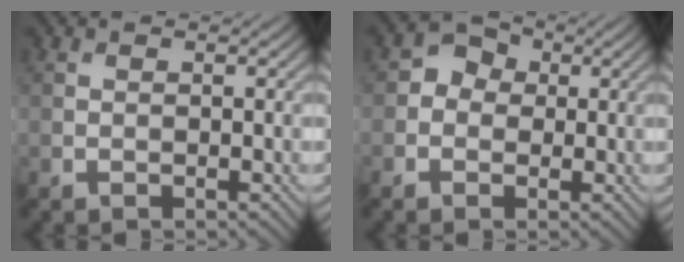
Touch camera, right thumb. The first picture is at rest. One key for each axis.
{"total": 2.9, "fx": -0.1, "fy": 2.6, "fz": 1.2, "tx": -0.015, "ty": 0.006, "tz": -0.011}